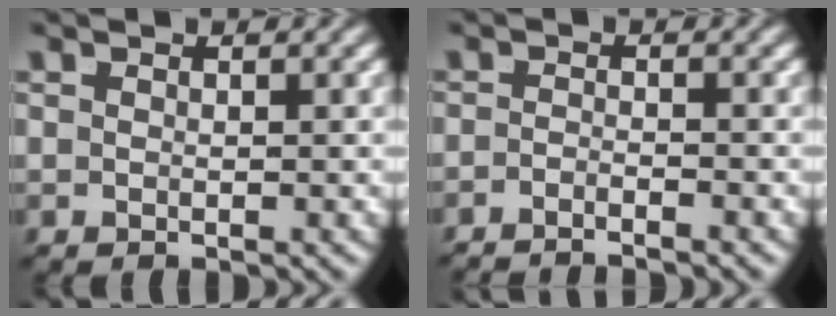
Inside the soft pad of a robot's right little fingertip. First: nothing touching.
{"total": 2.7, "force": [-2.7, -0.3, 0.2], "torque": [0.000, -0.011, -0.042]}